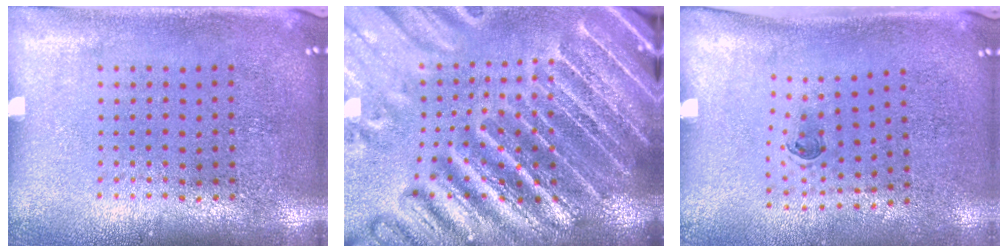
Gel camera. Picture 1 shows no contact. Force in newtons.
{"total": 5.5, "press": 4.8, "slide": 2.7}
{"total": 0.5, "press": 0.3, "slide": 0.4}